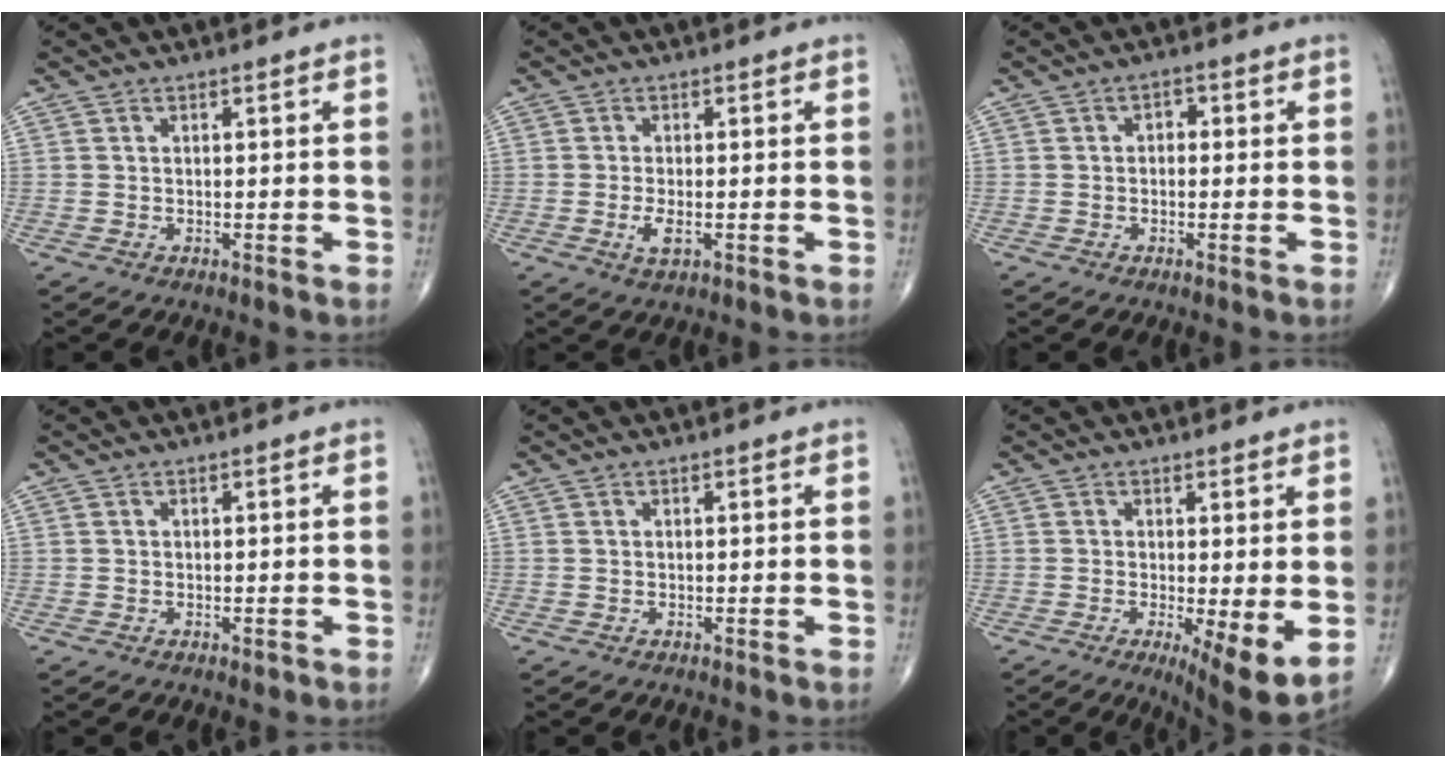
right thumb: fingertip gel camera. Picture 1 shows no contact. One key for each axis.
{"total": 3.0, "fx": -0.8, "fy": 1.1, "fz": 2.6, "tx": -0.056, "ty": -0.006, "tz": -0.015}
{"total": 1.9, "fx": 0.1, "fy": 1.3, "fz": 1.3, "tx": -0.009, "ty": 0.008, "tz": -0.005}
{"total": 0.7, "fx": -0.2, "fy": 0.4, "fz": 0.6, "tx": -0.008, "ty": -0.002, "tz": -0.001}
{"total": 0.0}
{"total": 8.5, "fx": -1.2, "fy": 2.4, "fz": 8.1, "tx": -0.125, "ty": -0.026, "tz": -0.015}